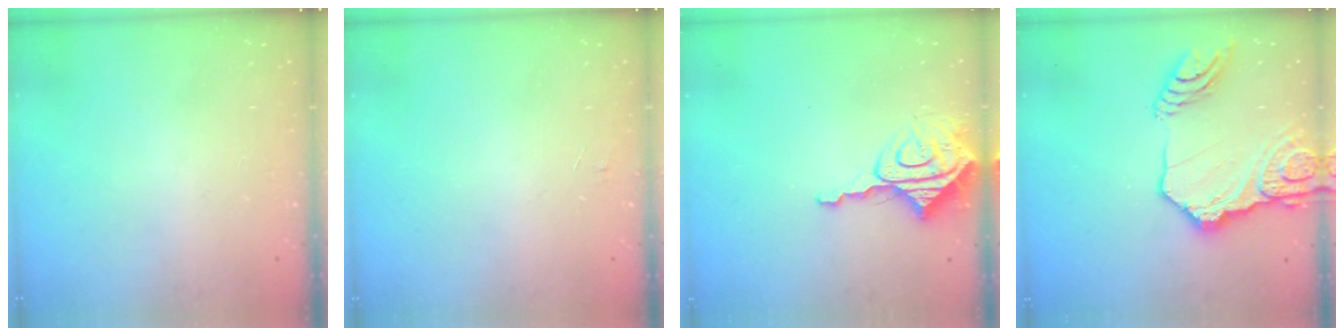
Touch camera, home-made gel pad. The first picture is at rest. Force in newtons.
{"total": 3.3, "press": 3.3, "slide": 0.3}
{"total": 9.6, "press": 9.5, "slide": 1.0}
{"total": 19.8, "press": 19.7, "slide": 2.3}